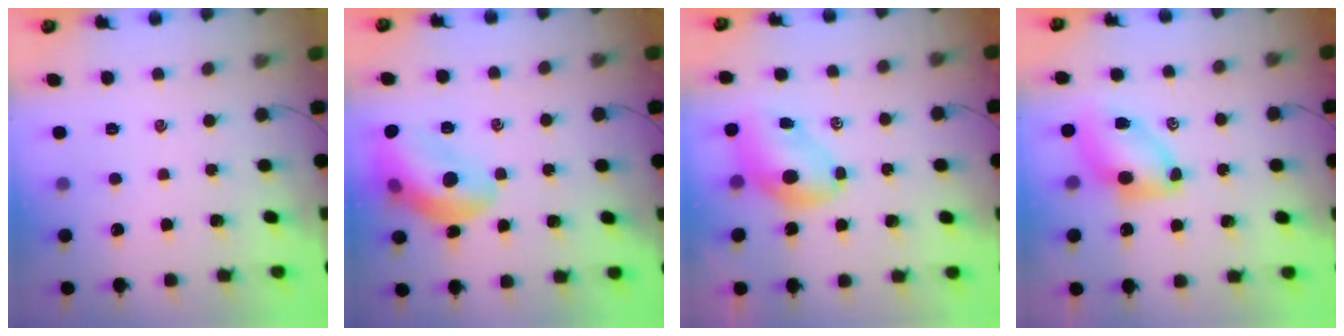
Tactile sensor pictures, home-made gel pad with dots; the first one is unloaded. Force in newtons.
{"total": 14.7, "press": 14.7, "slide": 1.3}
{"total": 7.2, "press": 7.1, "slide": 1.3}
{"total": 7.7, "press": 7.7, "slide": 0.9}